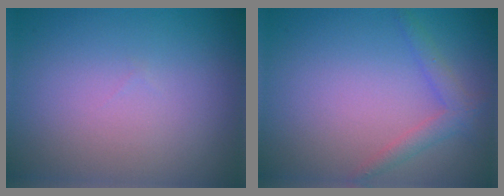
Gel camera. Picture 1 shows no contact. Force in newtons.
{"total": 1.9, "press": 1.9, "slide": 0.2}